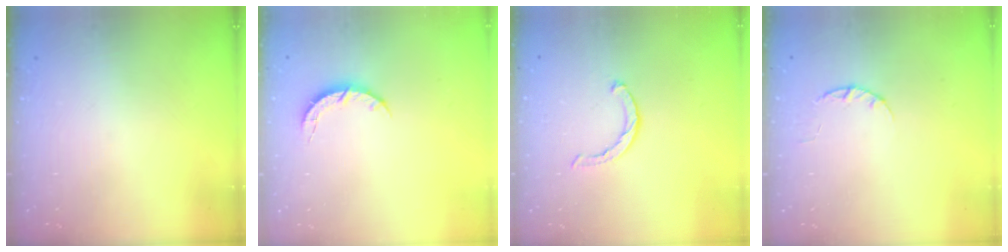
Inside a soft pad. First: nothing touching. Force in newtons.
{"total": 4.4, "press": 4.4, "slide": 0.5}
{"total": 2.1, "press": 2.1, "slide": 0.3}
{"total": 2.4, "press": 2.3, "slide": 0.4}